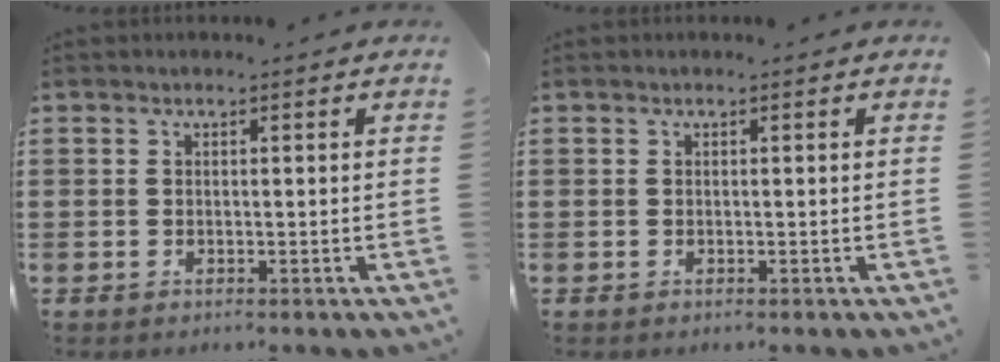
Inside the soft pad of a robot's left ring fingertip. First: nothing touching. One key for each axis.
{"total": 0.0}